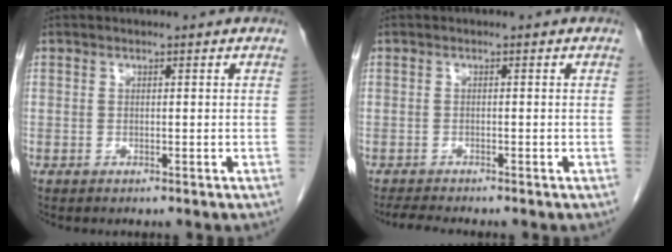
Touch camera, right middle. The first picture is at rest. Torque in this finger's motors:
{"motor_torque": [0.25, -0.13, 0.01, 0.00]}